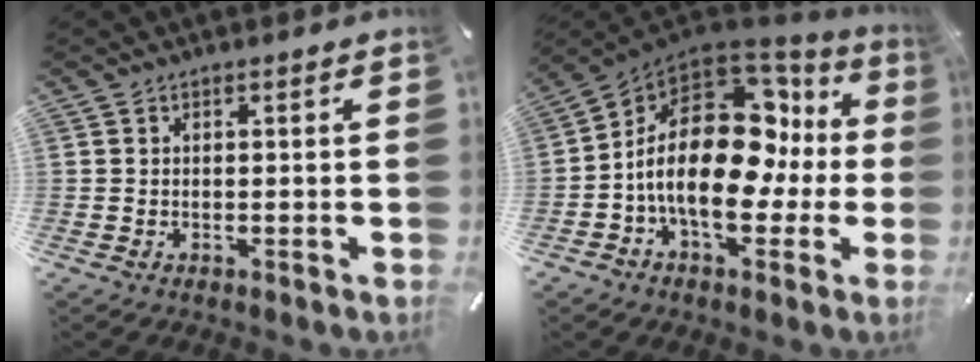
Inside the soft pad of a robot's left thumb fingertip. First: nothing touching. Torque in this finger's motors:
{"motor_torque": [1.79, 2.67, 2.77, 0.00, 0.34]}